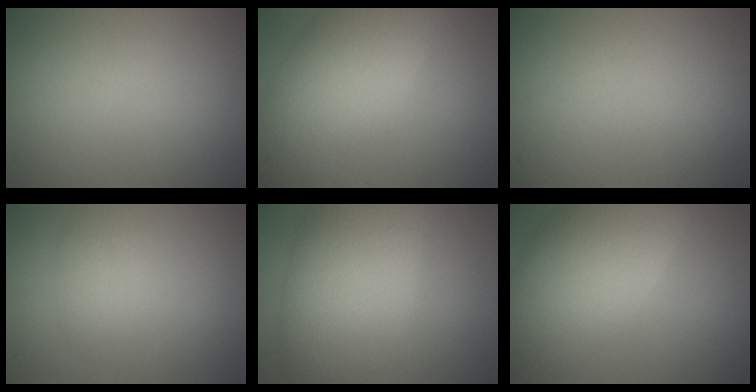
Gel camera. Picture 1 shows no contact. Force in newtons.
{"total": 7.6, "press": 7.6, "slide": 0.3}
{"total": 0.0}
{"total": 1.8, "press": 1.8, "slide": 0.0}
{"total": 9.8, "press": 9.8, "slide": 0.3}
{"total": 9.8, "press": 9.8, "slide": 0.3}